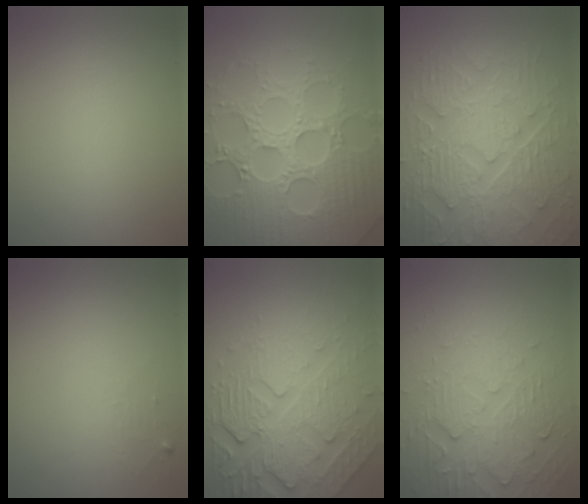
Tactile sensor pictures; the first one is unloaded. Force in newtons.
{"total": 8.0, "press": 7.8, "slide": 1.7}
{"total": 9.2, "press": 6.7, "slide": 6.2}
{"total": 1.0, "press": 1.0, "slide": 0.1}
{"total": 8.4, "press": 5.8, "slide": 6.0}
{"total": 5.4, "press": 3.7, "slide": 4.0}